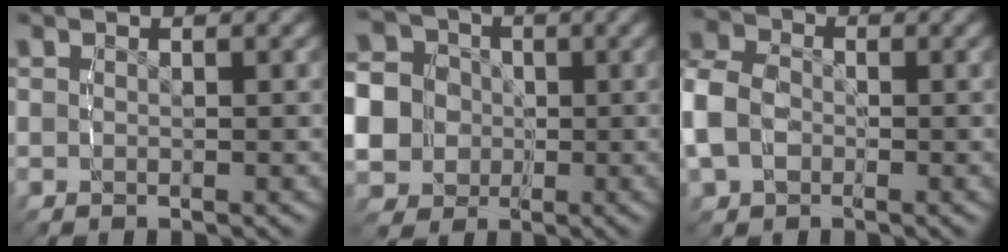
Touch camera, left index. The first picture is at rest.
{"total": 14.1, "force": [-0.1, 12.8, 5.8], "torque": [-0.150, -0.041, -0.010]}
{"total": 6.4, "force": [-0.7, 5.5, 3.1], "torque": [-0.097, -0.009, -0.017]}